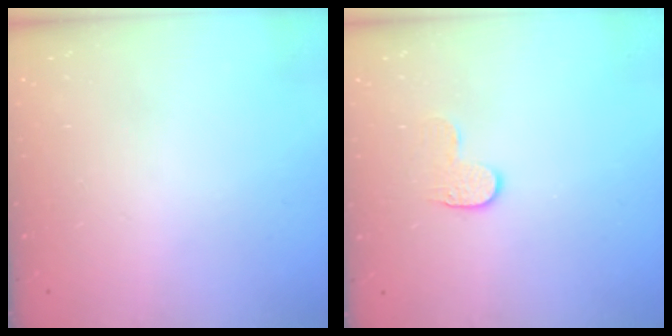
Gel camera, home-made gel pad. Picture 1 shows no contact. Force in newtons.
{"total": 5.8, "press": 5.8, "slide": 0.5}